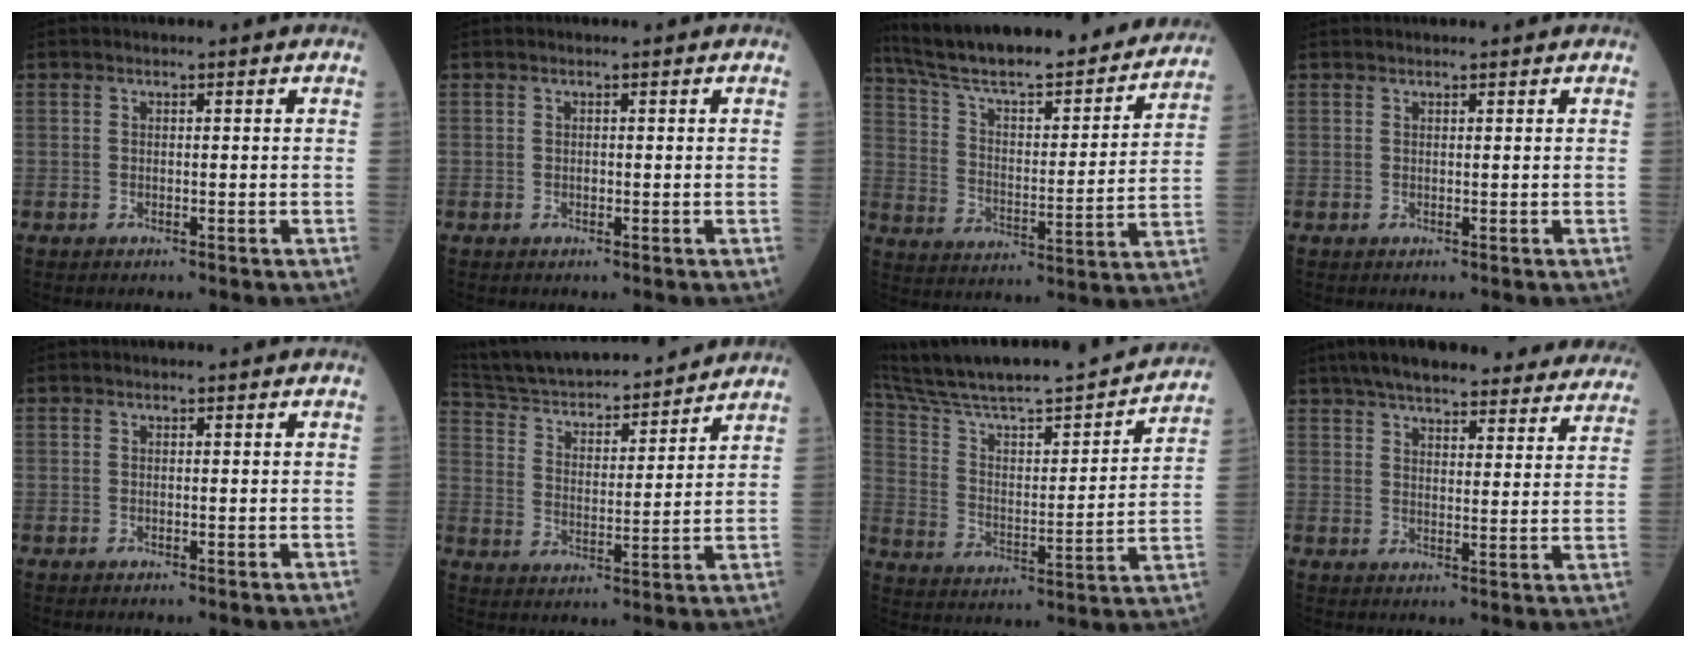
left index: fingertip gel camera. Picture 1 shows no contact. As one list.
[{"total": 0.0}, {"total": 28.6, "force": [24.8, 5.0, 13.4], "torque": [-0.211, -0.015, 0.347]}, {"total": 2.4, "force": [2.3, 0.3, 0.8], "torque": [-0.003, 0.024, 0.030]}, {"total": 0.0}, {"total": 21.3, "force": [19.5, 3.4, 7.6], "torque": [-0.125, 0.016, 0.300]}, {"total": 29.8, "force": [26.1, 4.1, 13.7], "torque": [-0.232, -0.016, 0.375]}, {"total": 28.3, "force": [24.9, 6.3, 12.0], "torque": [-0.180, -0.006, 0.305]}]